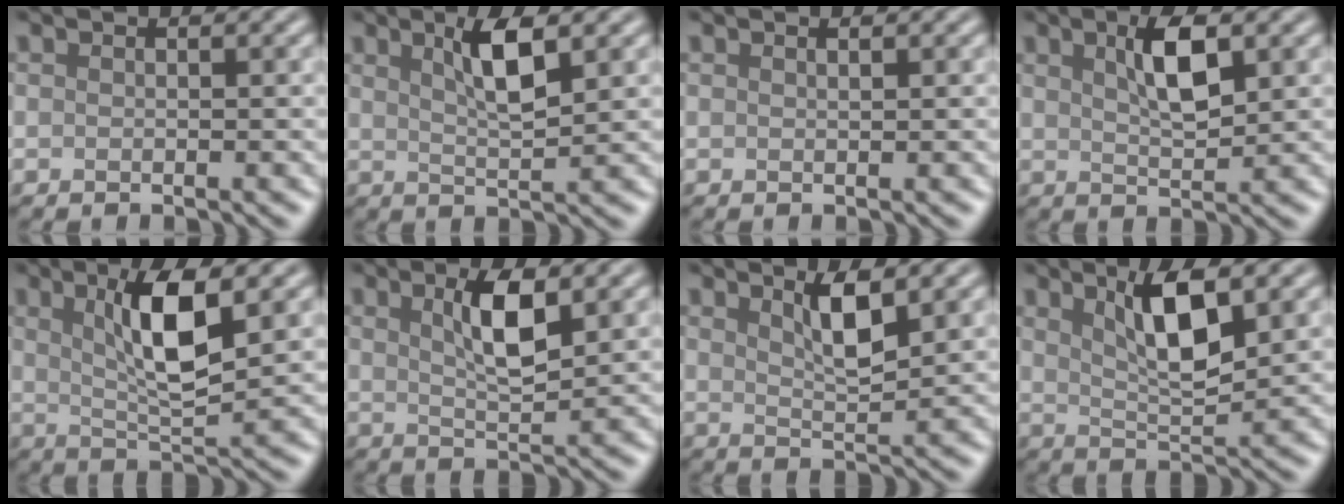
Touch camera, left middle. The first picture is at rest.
{"total": 3.6, "force": [1.3, 0.7, 3.2], "torque": [-0.058, -0.001, 0.031]}
{"total": 0.5, "force": [0.3, 0.2, 0.4], "torque": [0.003, -0.003, 0.002]}
{"total": 3.8, "force": [1.2, 1.1, 3.4], "torque": [-0.062, 0.003, 0.026]}
{"total": 5.8, "force": [1.5, 1.3, 5.5], "torque": [-0.097, -0.004, 0.035]}
{"total": 3.8, "force": [1.1, 1.0, 3.5], "torque": [-0.066, -0.001, 0.026]}
{"total": 3.0, "force": [1.3, 0.6, 2.6], "torque": [-0.045, -0.005, 0.031]}
{"total": 5.2, "force": [1.9, 1.4, 4.7], "torque": [-0.083, -0.007, 0.041]}